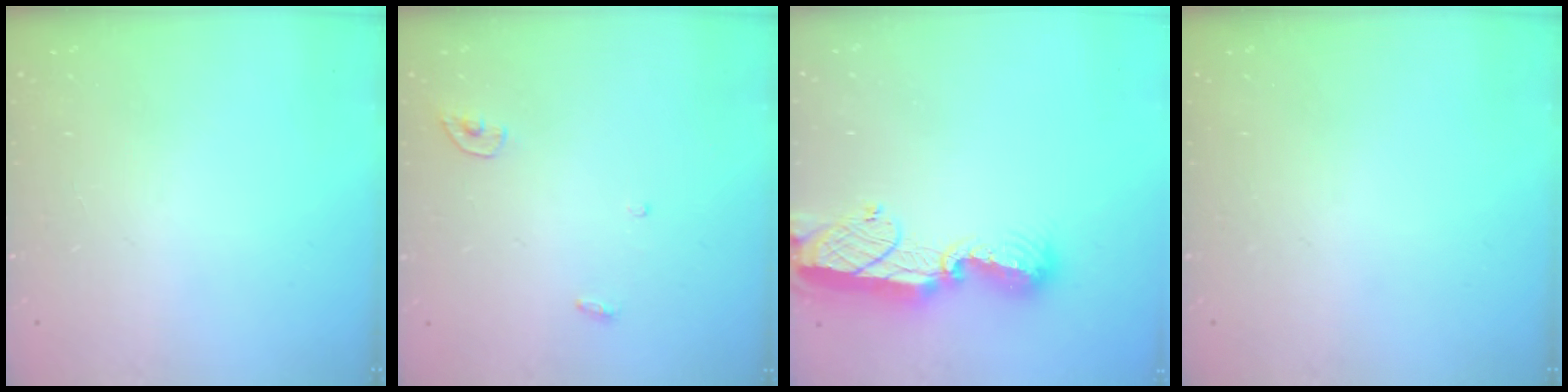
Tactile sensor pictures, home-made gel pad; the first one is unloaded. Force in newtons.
{"total": 3.4, "press": 3.4, "slide": 0.3}
{"total": 12.4, "press": 12.4, "slide": 1.0}
{"total": 0.0}